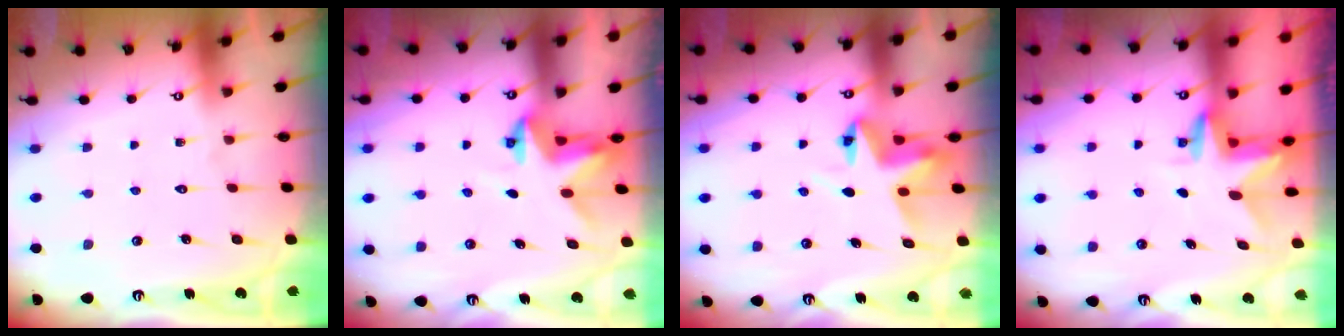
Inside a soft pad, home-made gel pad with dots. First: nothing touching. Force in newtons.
{"total": 3.3, "press": 3.3, "slide": 0.2}
{"total": 5.5, "press": 5.5, "slide": 0.1}
{"total": 3.1, "press": 3.1, "slide": 0.2}